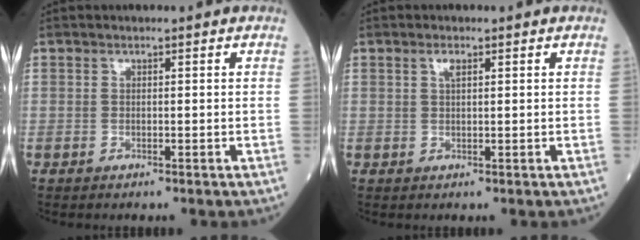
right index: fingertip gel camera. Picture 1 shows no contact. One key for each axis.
{"total": 1.3, "fx": 0.7, "fy": 0.3, "fz": 1.1, "tx": -0.022, "ty": 0.002, "tz": 0.012}